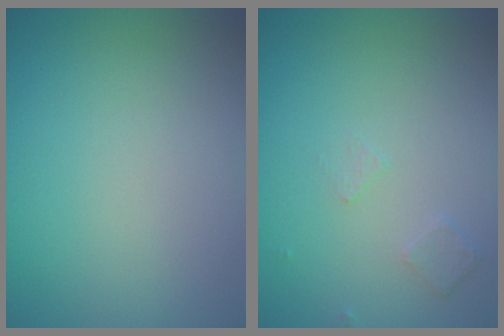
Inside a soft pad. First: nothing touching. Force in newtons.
{"total": 0.8, "press": 0.6, "slide": 0.5}